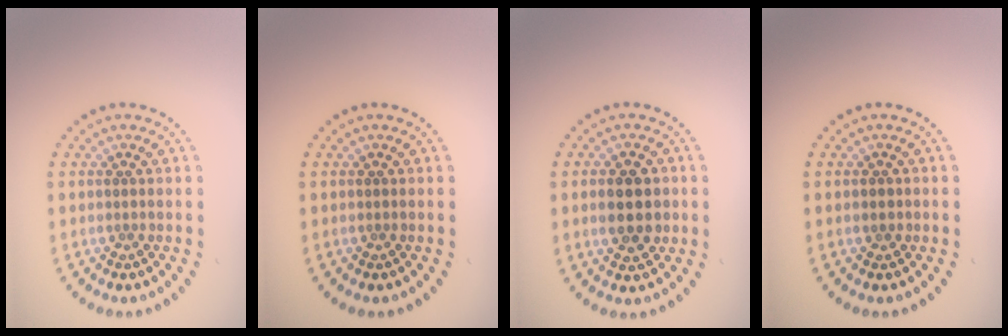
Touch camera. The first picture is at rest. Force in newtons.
{"total": 0.0}
{"total": 4.4, "press": 4.4, "slide": 0.2}
{"total": 1.0, "press": 0.9, "slide": 0.4}